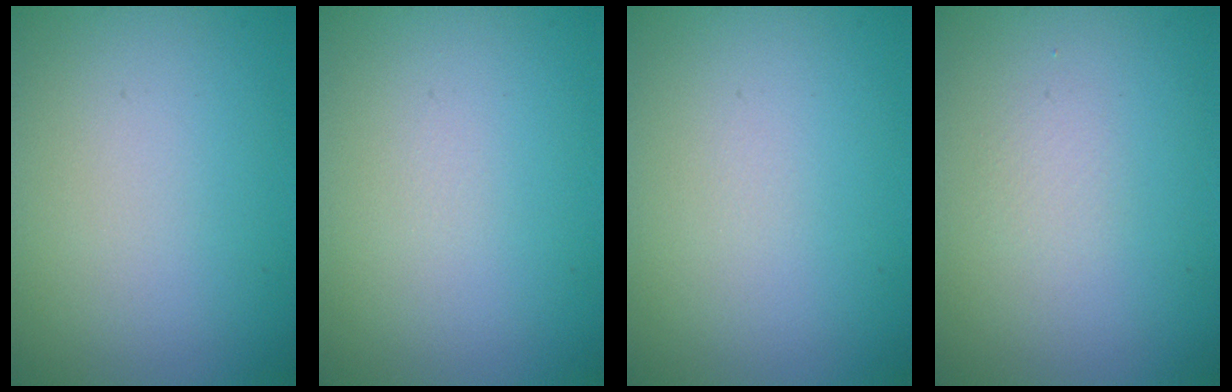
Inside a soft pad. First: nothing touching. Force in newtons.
{"total": 0.0}
{"total": 0.0}
{"total": 0.7, "press": 0.7, "slide": 0.0}